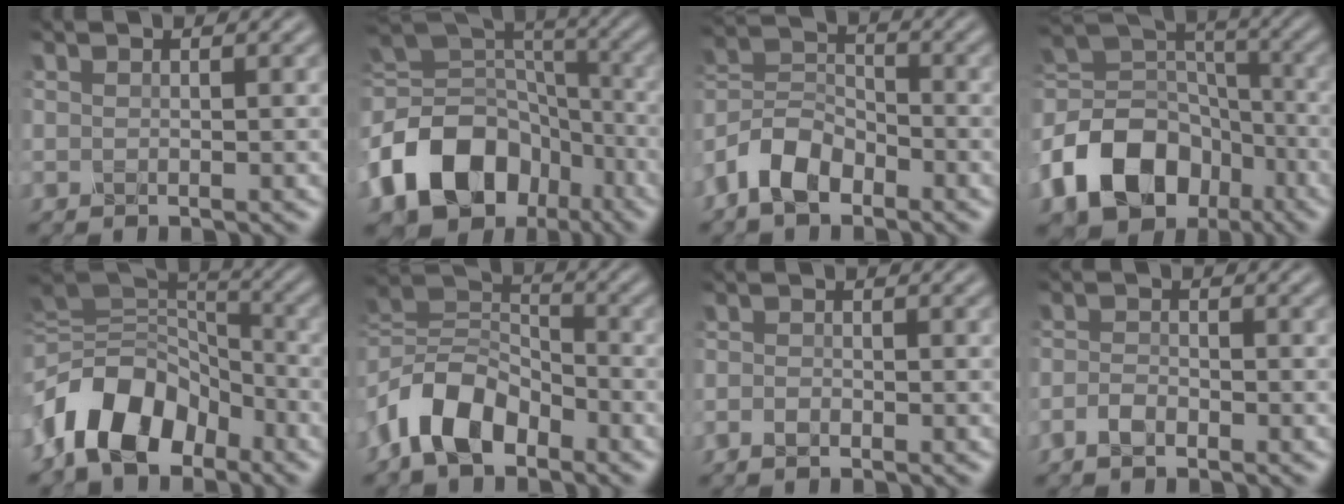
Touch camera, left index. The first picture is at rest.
{"total": 13.1, "force": [-5.7, 9.5, 7.0], "torque": [-0.149, 0.003, -0.107]}
{"total": 5.7, "force": [-3.6, 3.2, 2.9], "torque": [-0.057, 0.005, -0.082]}
{"total": 11.8, "force": [-5.4, 8.5, 6.2], "torque": [-0.130, 0.005, -0.114]}
{"total": 10.2, "force": [-4.9, 6.5, 6.1], "torque": [-0.099, 0.008, -0.103]}
{"total": 7.6, "force": [-4.1, 4.5, 4.7], "torque": [-0.085, 0.010, -0.092]}
{"total": 1.1, "force": [-0.7, 0.6, 0.6], "torque": [-0.012, 0.000, -0.016]}
{"total": 1.8, "force": [-1.2, 0.8, 1.1], "torque": [-0.024, 0.001, -0.029]}